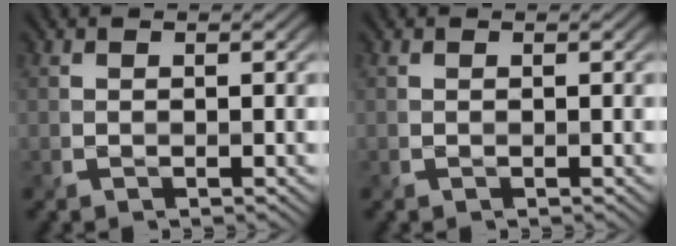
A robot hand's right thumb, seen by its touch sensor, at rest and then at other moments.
{"total": 0.0}